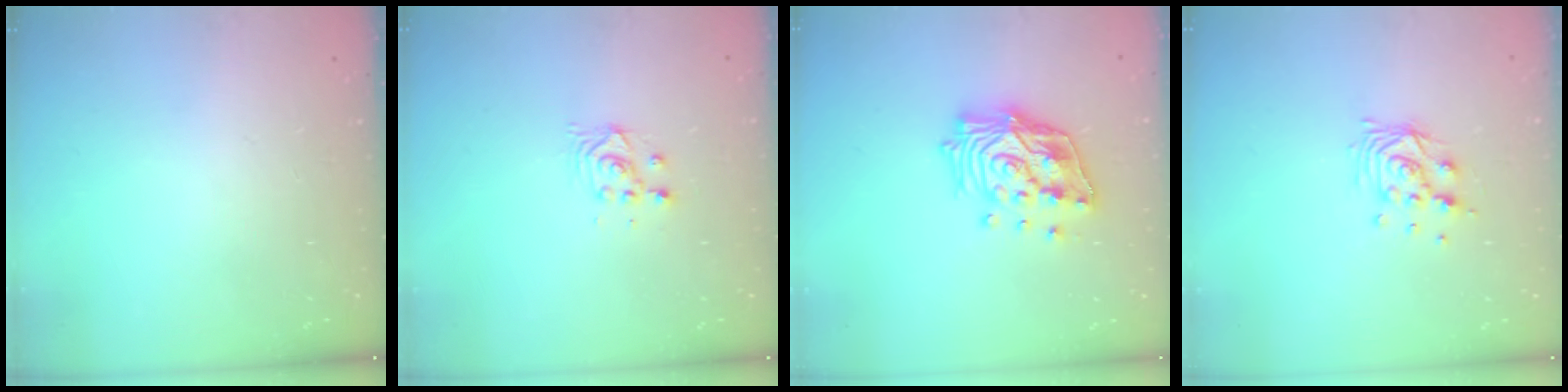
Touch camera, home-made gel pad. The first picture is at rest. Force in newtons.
{"total": 2.9, "press": 2.9, "slide": 0.1}
{"total": 16.6, "press": 16.4, "slide": 2.7}
{"total": 9.5, "press": 9.4, "slide": 0.8}